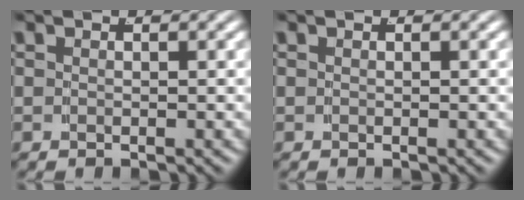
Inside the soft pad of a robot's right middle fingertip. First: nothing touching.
{"total": 0.0}